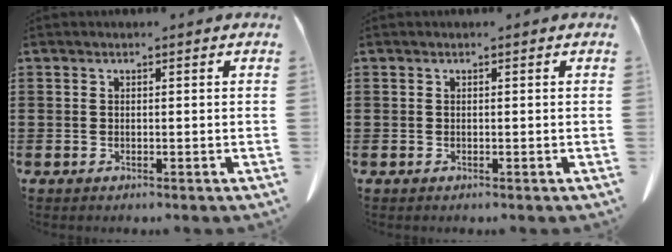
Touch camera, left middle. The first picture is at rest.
{"total": 0.0}